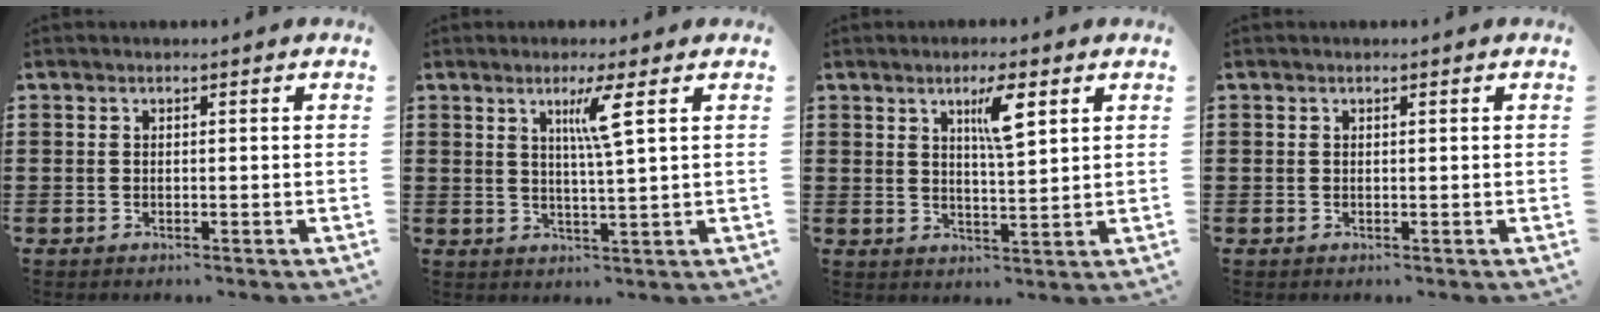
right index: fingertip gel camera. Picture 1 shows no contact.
{"total": 4.6, "force": [2.0, -0.5, 4.2], "torque": [-0.079, -0.008, 0.027]}
{"total": 5.4, "force": [2.7, 1.0, 4.6], "torque": [-0.076, -0.002, 0.037]}
{"total": 0.0}